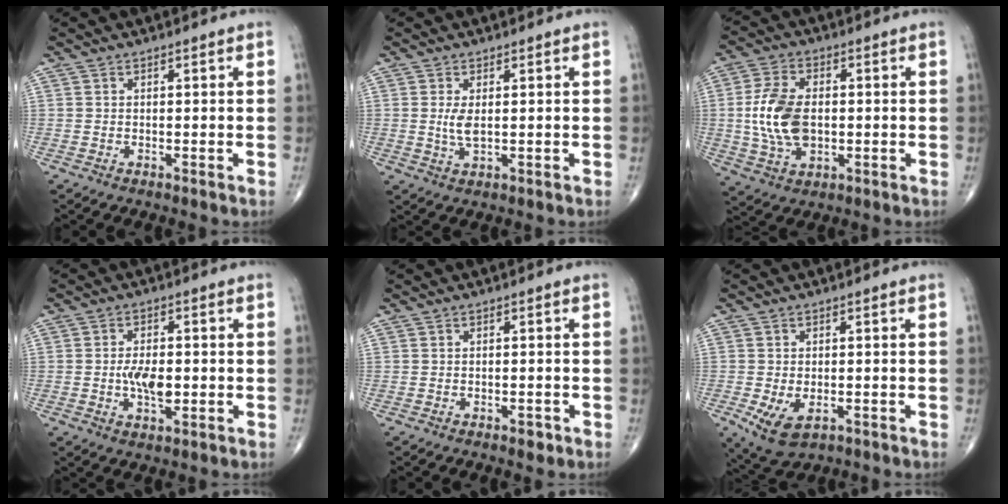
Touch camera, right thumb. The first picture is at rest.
{"total": 3.1, "force": [0.4, 1.3, 2.9], "torque": [-0.061, -0.009, 0.012]}
{"total": 12.3, "force": [-0.3, 7.4, 9.9], "torque": [-0.199, 0.002, -0.001]}
{"total": 5.9, "force": [-0.8, 3.0, 5.1], "torque": [-0.086, 0.000, -0.014]}
{"total": 2.2, "force": [-1.2, 1.0, 1.5], "torque": [-0.017, 0.005, -0.015]}
{"total": 6.7, "force": [-2.4, 3.8, 5.0], "torque": [-0.094, -0.003, -0.031]}